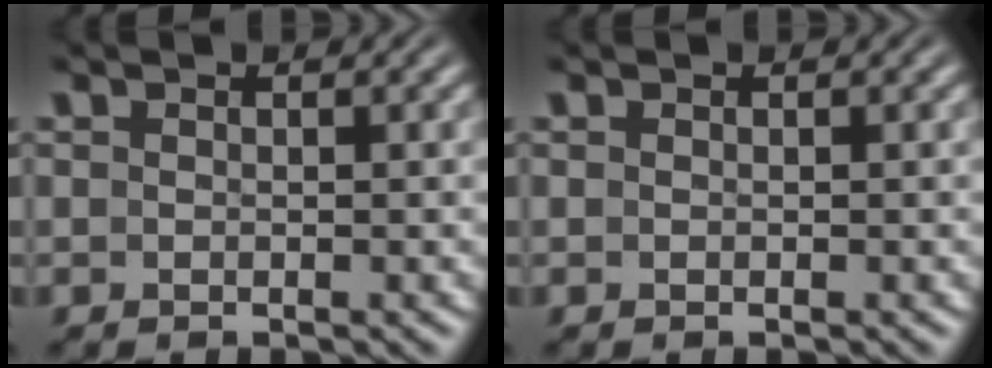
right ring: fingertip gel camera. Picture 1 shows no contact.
{"total": 0.0}